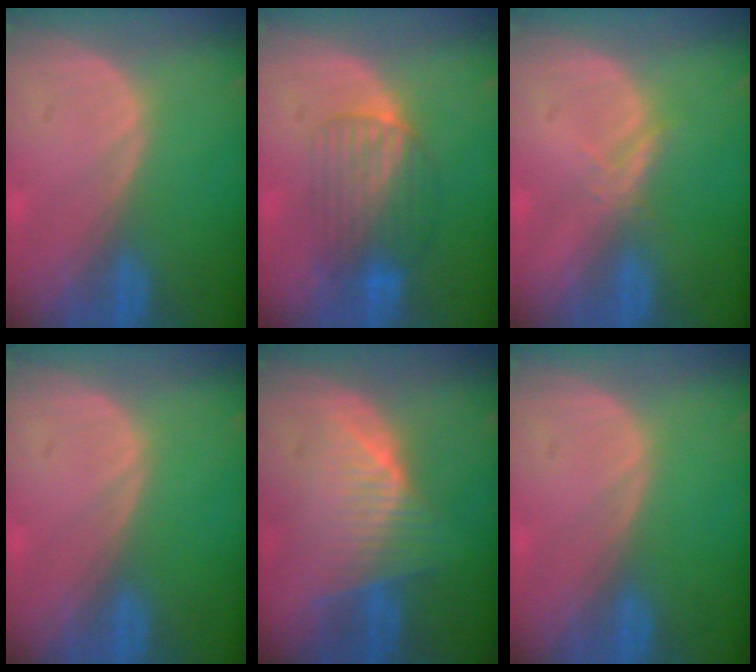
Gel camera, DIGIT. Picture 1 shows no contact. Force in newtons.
{"total": 6.6, "press": 6.5, "slide": 1.1}
{"total": 1.7, "press": 1.7, "slide": 0.1}
{"total": 0.0}
{"total": 7.7, "press": 6.9, "slide": 3.5}
{"total": 0.0}